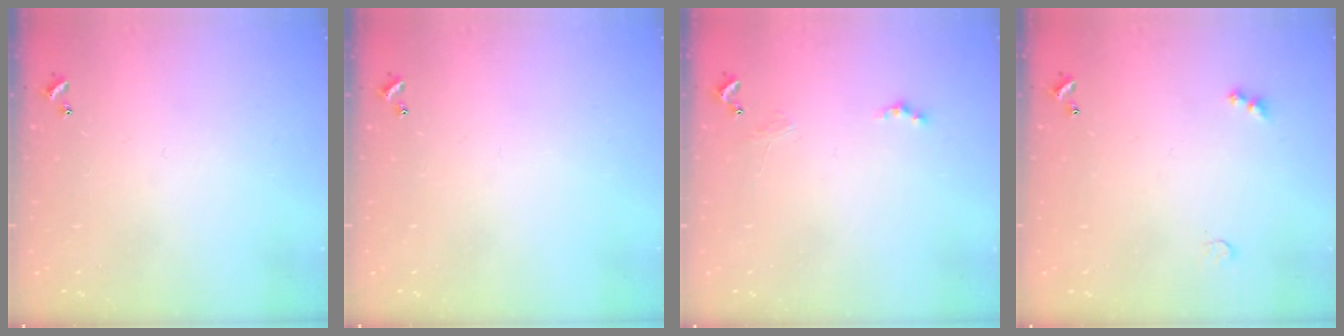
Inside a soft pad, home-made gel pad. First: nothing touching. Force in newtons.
{"total": 0.0}
{"total": 0.0}
{"total": 4.3, "press": 4.3, "slide": 0.6}